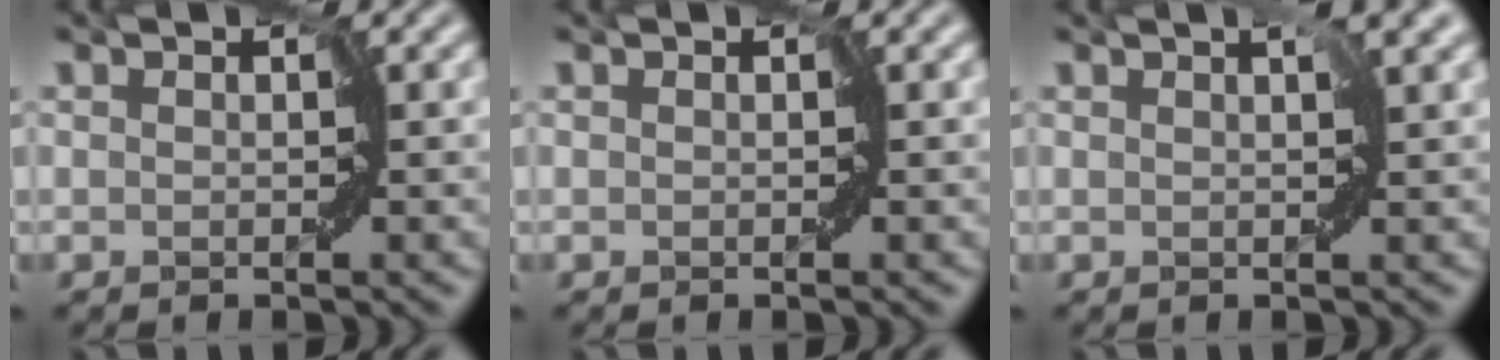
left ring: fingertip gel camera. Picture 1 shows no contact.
{"total": 0.0}
{"total": 2.0, "force": [1.0, 0.5, 1.7], "torque": [-0.028, 0.007, 0.018]}